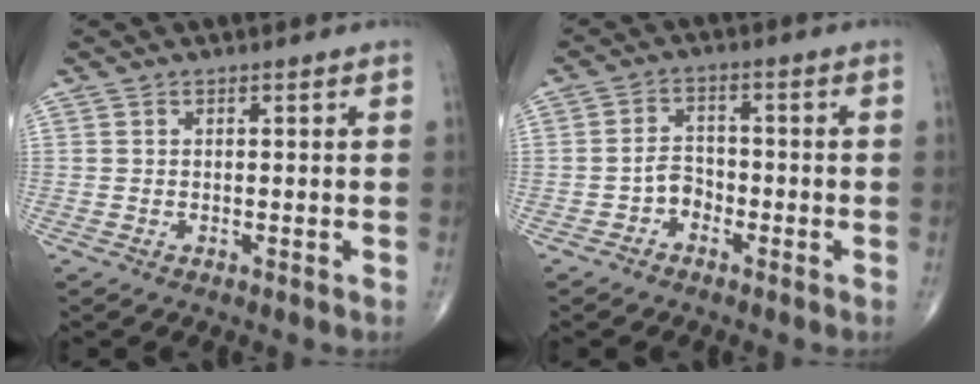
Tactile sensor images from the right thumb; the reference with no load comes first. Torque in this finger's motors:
{"motor_torque": [-0.33, 0.23, 0.33, -0.09, 0.00]}